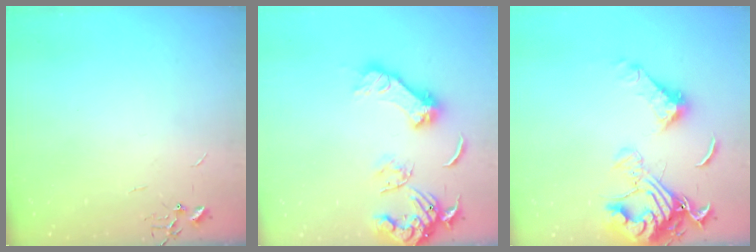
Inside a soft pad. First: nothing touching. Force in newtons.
{"total": 15.1, "press": 15.0, "slide": 1.6}
{"total": 17.6, "press": 17.5, "slide": 2.0}